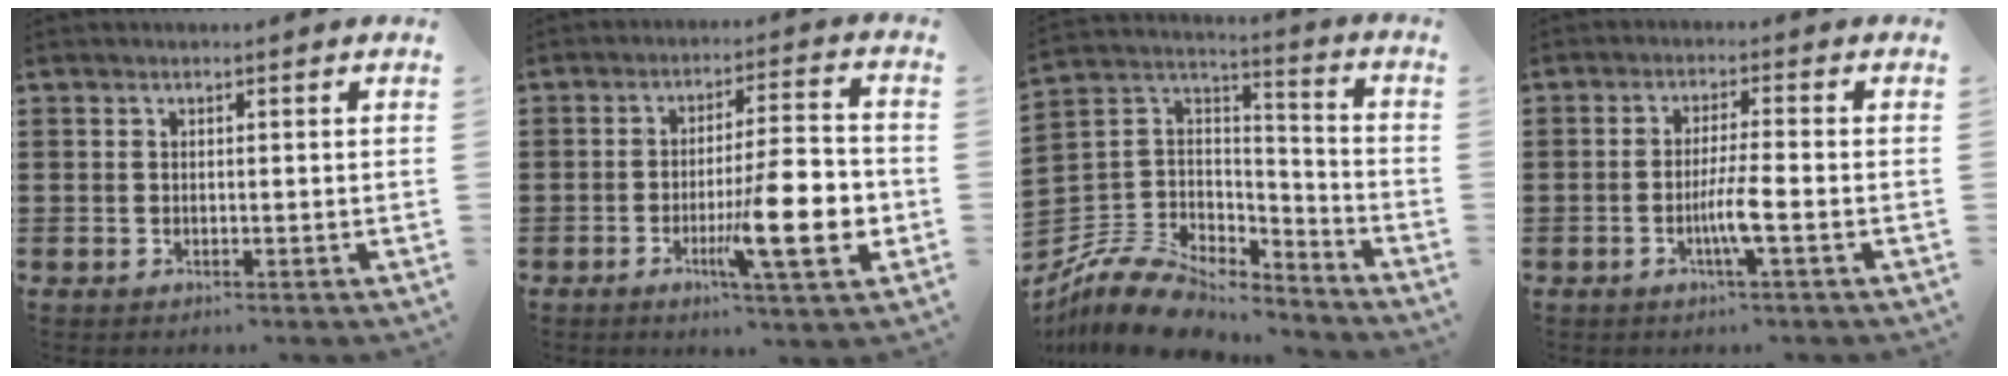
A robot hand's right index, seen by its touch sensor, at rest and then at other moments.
{"total": 13.4, "force": [-3.8, 2.4, 12.6], "torque": [-0.198, -0.008, -0.063]}
{"total": 9.5, "force": [-8.3, 4.0, 2.4], "torque": [-0.071, 0.008, -0.165]}
{"total": 4.7, "force": [-1.7, -0.1, 4.4], "torque": [-0.083, -0.012, -0.032]}